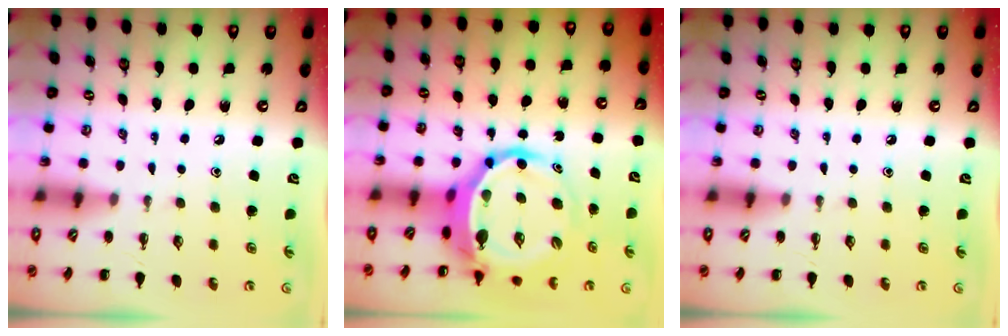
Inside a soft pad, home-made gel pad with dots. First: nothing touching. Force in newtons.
{"total": 9.8, "press": 9.4, "slide": 2.8}
{"total": 0.0}